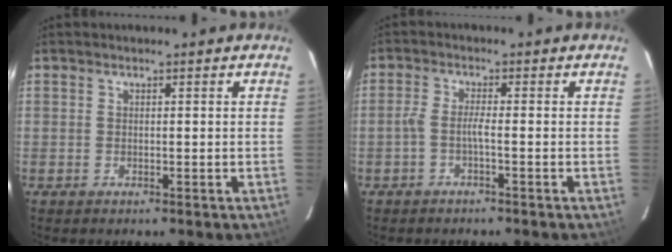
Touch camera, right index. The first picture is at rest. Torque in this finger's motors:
{"motor_torque": [0.53, -0.21, 0.22, 0.07]}